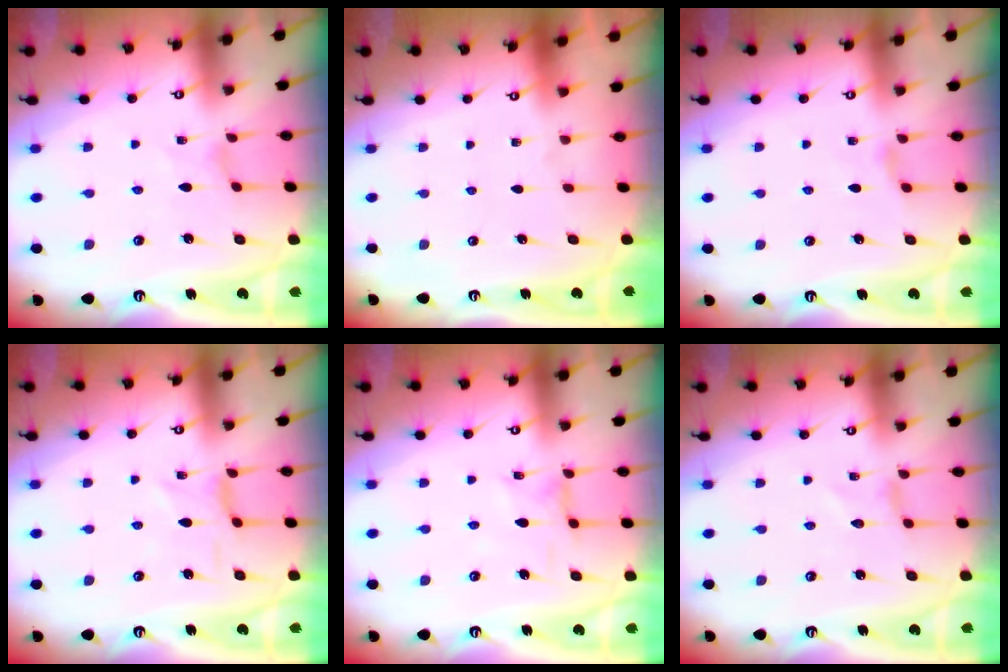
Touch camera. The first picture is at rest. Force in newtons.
{"total": 0.0}
{"total": 2.6, "press": 2.6, "slide": 0.6}
{"total": 0.0}
{"total": 0.9, "press": 0.9, "slide": 0.2}
{"total": 0.0}